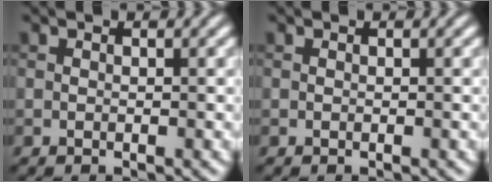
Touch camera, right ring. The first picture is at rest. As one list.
[{"total": 0.0}]